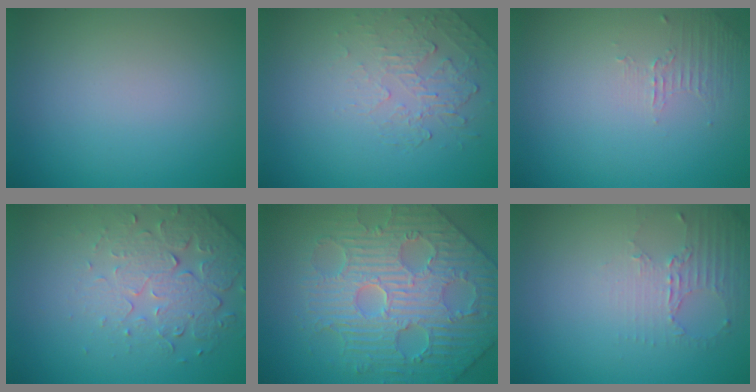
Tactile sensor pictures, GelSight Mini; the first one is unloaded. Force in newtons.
{"total": 2.1, "press": 0.9, "slide": 1.9}
{"total": 1.1, "press": 0.2, "slide": 1.0}
{"total": 5.1, "press": 3.7, "slide": 3.5}
{"total": 6.8, "press": 5.9, "slide": 3.3}
{"total": 2.2, "press": 1.7, "slide": 1.5}